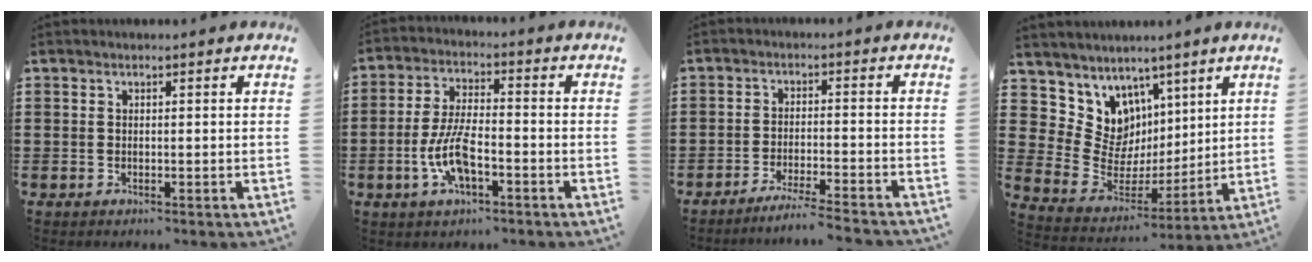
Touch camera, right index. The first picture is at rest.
{"total": 8.2, "force": [-2.7, 3.1, 7.2], "torque": [-0.159, -0.007, -0.055]}
{"total": 4.1, "force": [-3.8, -0.6, 1.3], "torque": [-0.029, -0.011, -0.079]}
{"total": 8.9, "force": [4.3, 7.6, 1.6], "torque": [-0.075, -0.048, 0.090]}